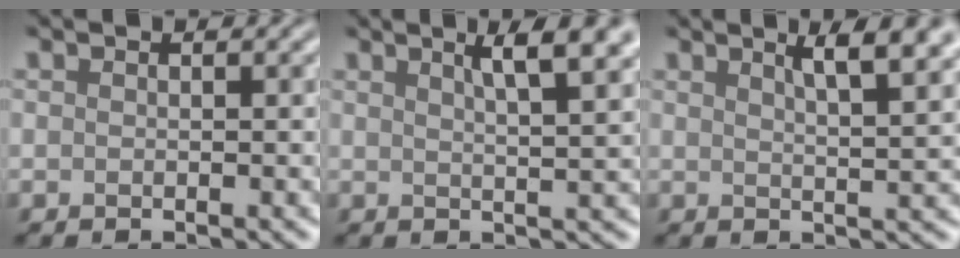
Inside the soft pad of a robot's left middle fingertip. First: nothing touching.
{"total": 5.7, "force": [3.2, 1.5, 4.5], "torque": [-0.036, 0.021, 0.025]}
{"total": 6.2, "force": [3.7, 1.9, 4.6], "torque": [-0.032, 0.023, 0.029]}